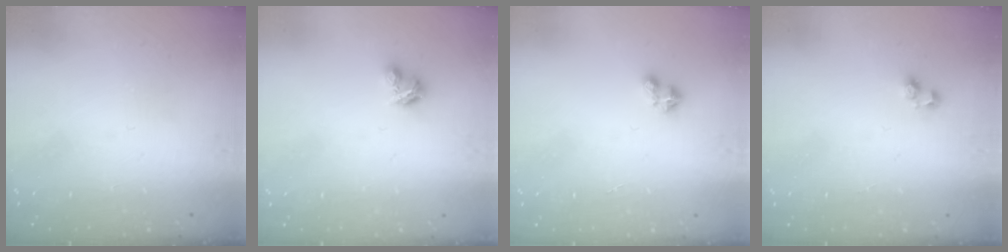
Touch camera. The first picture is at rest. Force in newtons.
{"total": 2.9, "press": 2.8, "slide": 0.5}
{"total": 2.4, "press": 2.4, "slide": 0.4}
{"total": 4.0, "press": 3.7, "slide": 1.6}